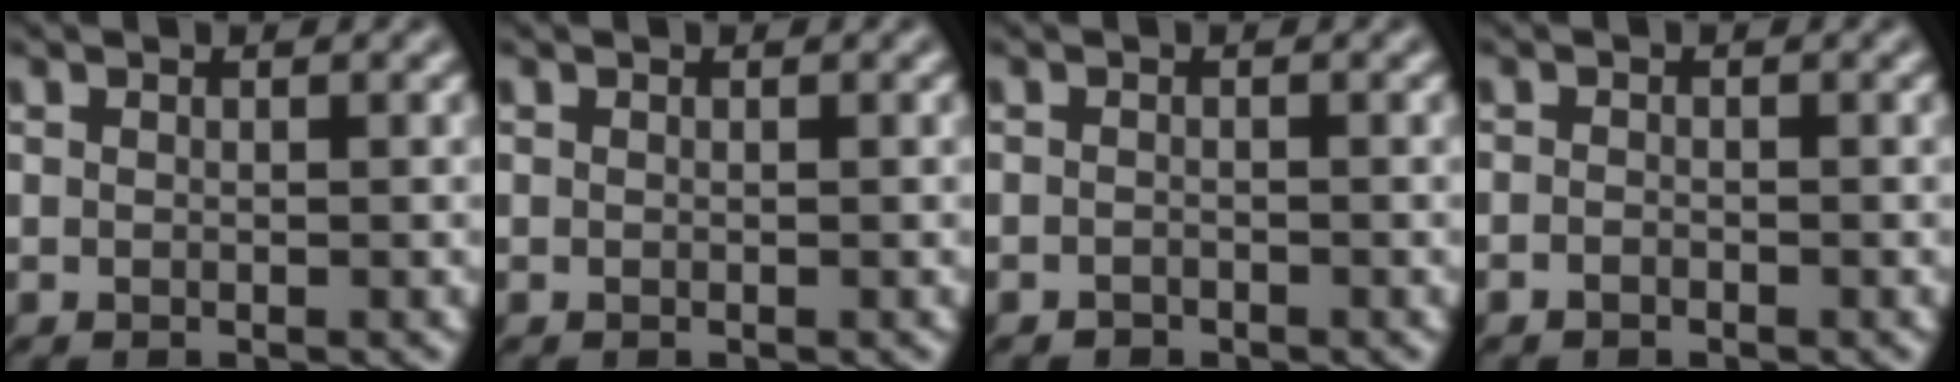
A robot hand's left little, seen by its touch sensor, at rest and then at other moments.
{"total": 0.0}
{"total": 0.6, "force": [-0.6, 0.2, 0.0], "torque": [0.002, -0.003, -0.012]}
{"total": 0.7, "force": [-0.6, 0.3, 0.2], "torque": [-0.003, -0.001, -0.014]}